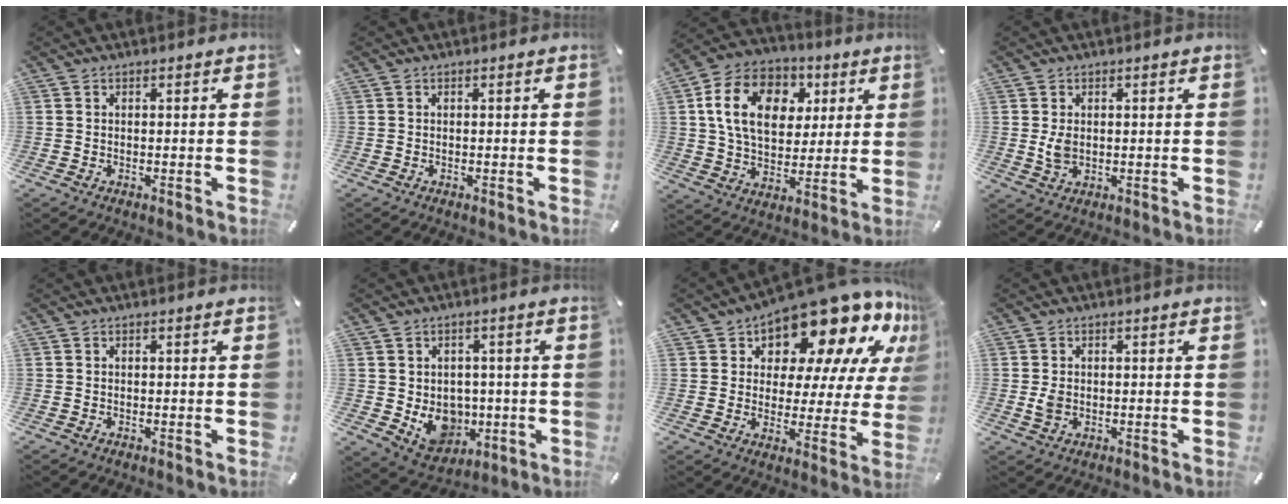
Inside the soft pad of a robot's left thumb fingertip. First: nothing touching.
{"total": 0.0}
{"total": 16.6, "force": [4.7, 12.4, 10.1], "torque": [-0.180, 0.002, 0.084]}
{"total": 3.7, "force": [0.3, 2.6, 2.6], "torque": [-0.050, -0.001, 0.003]}
{"total": 0.0}
{"total": 9.2, "force": [-0.8, 8.3, 3.9], "torque": [-0.058, 0.001, -0.003]}
{"total": 18.2, "force": [13.8, 7.9, 8.9], "torque": [-0.139, -0.113, 0.231]}
{"total": 2.7, "force": [-0.1, 2.1, 1.7], "torque": [-0.023, 0.001, -0.002]}